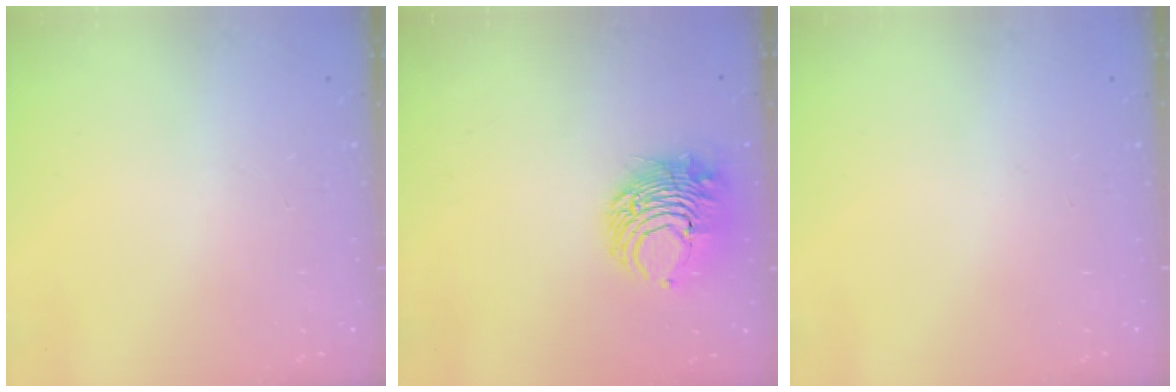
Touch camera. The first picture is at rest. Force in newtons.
{"total": 9.2, "press": 9.2, "slide": 0.2}
{"total": 0.0}